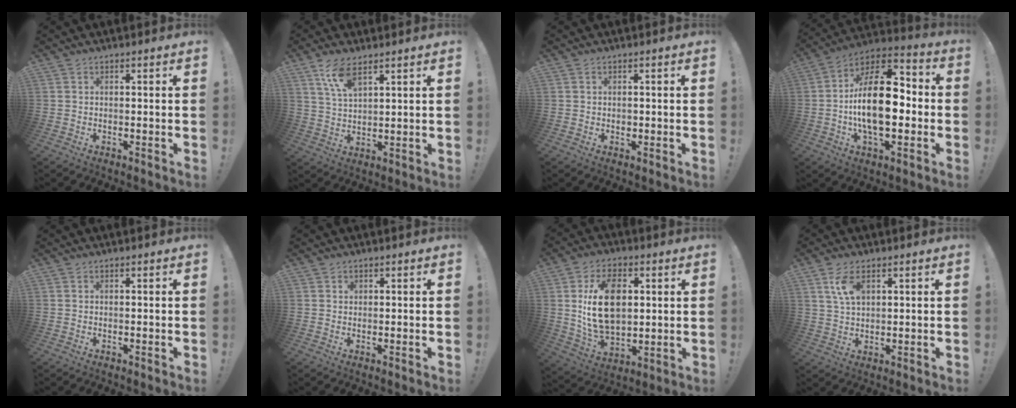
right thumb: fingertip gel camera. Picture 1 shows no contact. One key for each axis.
{"total": 8.1, "fx": 5.4, "fy": 2.9, "fz": 5.3, "tx": -0.106, "ty": -0.018, "tz": 0.100}
{"total": 0.7, "fx": -0.2, "fy": 0.6, "fz": 0.2, "tx": -0.009, "ty": 0.003, "tz": -0.003}
{"total": 21.0, "fx": -2.3, "fy": 10.7, "fz": 17.9, "tx": -0.326, "ty": 0.013, "tz": -0.046}
{"total": 0.0}
{"total": 0.7, "fx": 0.4, "fy": 0.6, "fz": 0.0, "tx": 0.006, "ty": -0.003, "tz": 0.007}
{"total": 17.9, "fx": 3.0, "fy": 12.0, "fz": 13.0, "tx": -0.222, "ty": 0.000, "tz": 0.053}
{"total": 6.8, "fx": 3.1, "fy": 3.6, "fz": 5.0, "tx": -0.084, "ty": -0.008, "tz": 0.056}